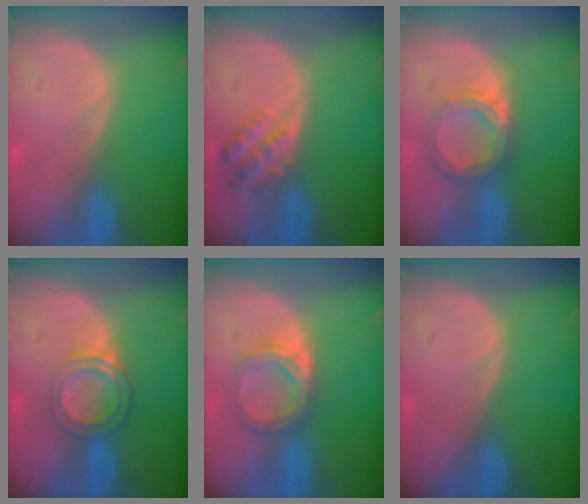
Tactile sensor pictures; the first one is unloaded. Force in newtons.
{"total": 4.4, "press": 4.3, "slide": 0.9}
{"total": 5.2, "press": 5.0, "slide": 1.3}
{"total": 5.0, "press": 4.5, "slide": 2.0}
{"total": 5.4, "press": 4.8, "slide": 2.5}
{"total": 0.0}